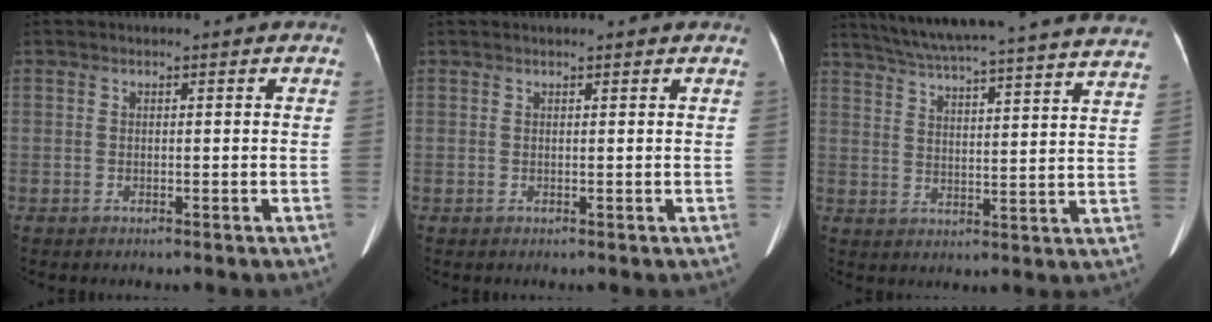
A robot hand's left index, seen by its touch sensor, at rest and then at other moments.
{"total": 3.0, "force": [2.8, 0.3, 1.1], "torque": [-0.011, 0.027, 0.032]}
{"total": 32.2, "force": [29.5, 1.2, 12.8], "torque": [-0.212, -0.048, 0.368]}